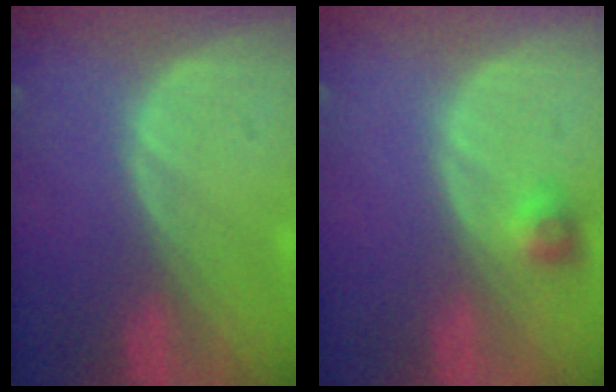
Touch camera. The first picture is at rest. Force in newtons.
{"total": 2.6, "press": 2.4, "slide": 1.0}